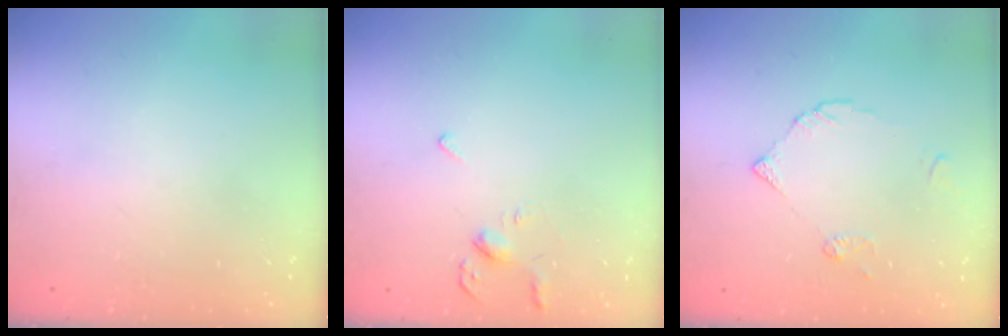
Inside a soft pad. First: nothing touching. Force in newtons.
{"total": 3.5, "press": 3.4, "slide": 0.7}
{"total": 4.4, "press": 4.4, "slide": 0.6}